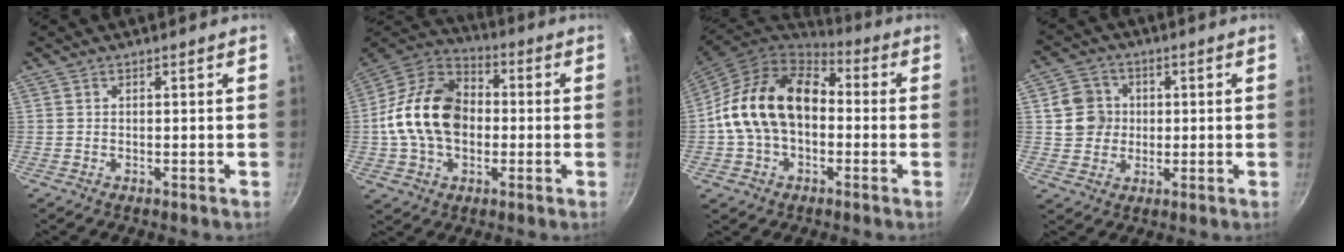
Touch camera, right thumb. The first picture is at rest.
{"total": 18.3, "force": [-0.8, 13.2, 12.6], "torque": [-0.194, 0.034, -0.027]}
{"total": 18.1, "force": [-0.3, 12.8, 12.8], "torque": [-0.205, 0.045, -0.018]}
{"total": 7.6, "force": [1.0, 7.1, 2.4], "torque": [-0.007, 0.009, 0.013]}